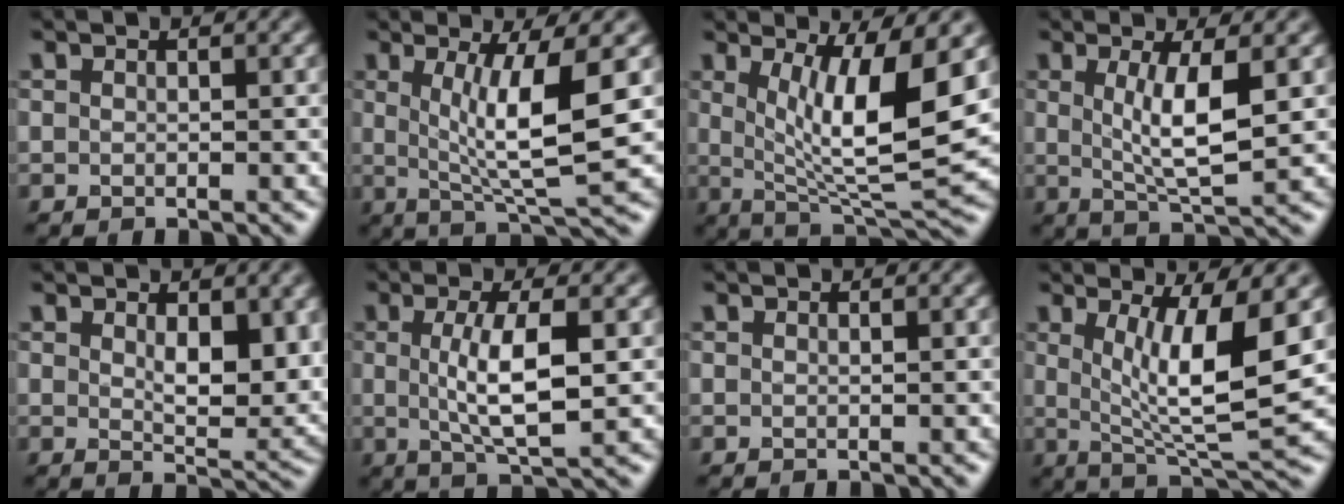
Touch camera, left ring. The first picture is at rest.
{"total": 7.4, "force": [1.0, 1.5, 7.2], "torque": [-0.117, -0.009, 0.023]}
{"total": 9.6, "force": [1.7, 2.4, 9.1], "torque": [-0.148, -0.016, 0.036]}
{"total": 5.3, "force": [0.8, 1.3, 5.1], "torque": [-0.093, -0.009, 0.021]}
{"total": 5.1, "force": [1.3, 2.4, 4.3], "torque": [-0.068, -0.012, 0.031]}
{"total": 5.5, "force": [0.3, 1.4, 5.3], "torque": [-0.103, -0.002, 0.009]}
{"total": 0.0}
{"total": 8.3, "force": [1.3, 2.0, 8.0], "torque": [-0.133, -0.014, 0.031]}